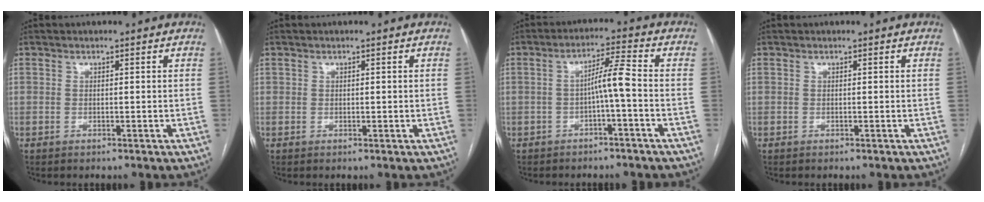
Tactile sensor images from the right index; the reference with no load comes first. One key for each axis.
{"total": 0.7, "fx": 0.3, "fy": 0.6, "fz": 0.1, "tx": 0.006, "ty": 0.000, "tz": 0.004}
{"total": 4.7, "fx": -1.1, "fy": -0.2, "fz": 4.6, "tx": -0.076, "ty": 0.016, "tz": -0.017}
{"total": 0.0}